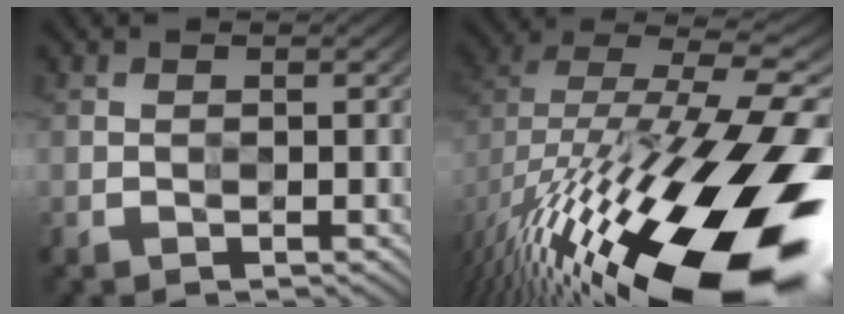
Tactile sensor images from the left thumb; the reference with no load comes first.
{"total": 20.3, "force": [-7.8, 8.4, 16.7], "torque": [-0.289, -0.045, -0.111]}